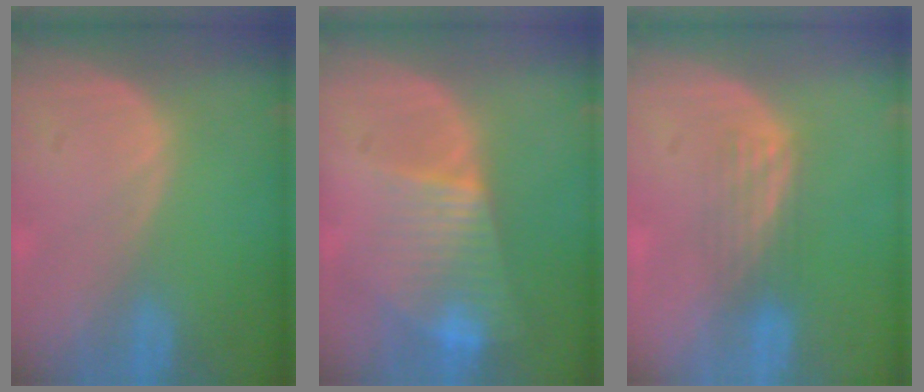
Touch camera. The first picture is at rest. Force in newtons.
{"total": 7.9, "press": 6.7, "slide": 4.3}
{"total": 2.9, "press": 2.9, "slide": 0.2}